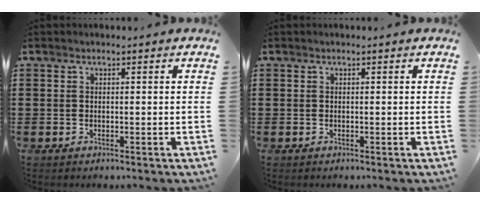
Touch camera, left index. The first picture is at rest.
{"total": 0.0}